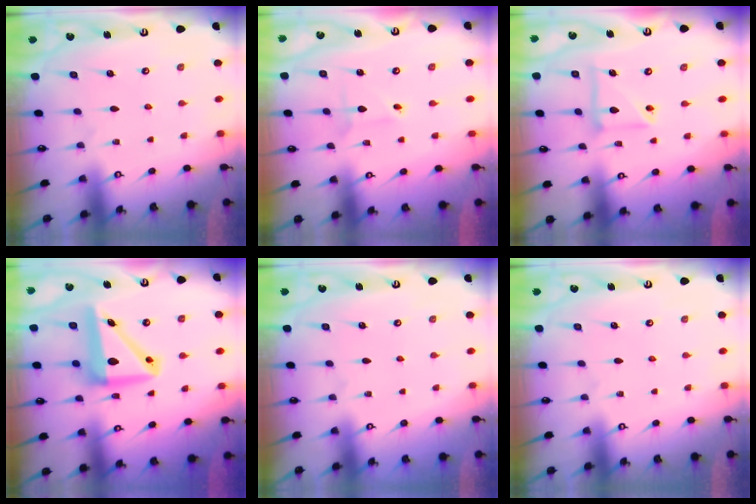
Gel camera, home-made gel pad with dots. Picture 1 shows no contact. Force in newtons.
{"total": 2.0, "press": 2.0, "slide": 0.3}
{"total": 10.3, "press": 10.2, "slide": 1.4}
{"total": 12.1, "press": 11.8, "slide": 2.6}
{"total": 0.0}
{"total": 0.0}